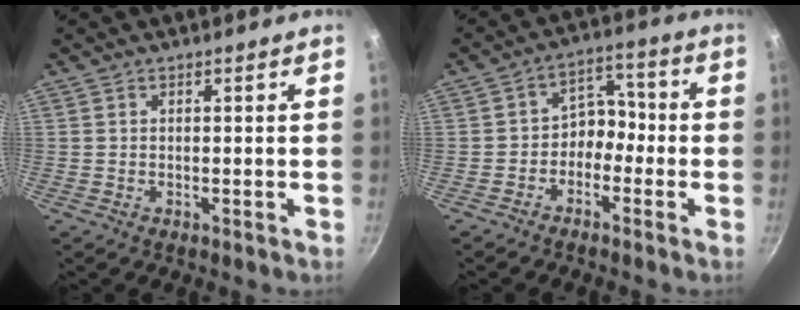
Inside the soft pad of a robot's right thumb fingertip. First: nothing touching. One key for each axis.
{"total": 5.4, "fx": -2.0, "fy": 4.1, "fz": 2.8, "tx": -0.002, "ty": 0.038, "tz": -0.044}